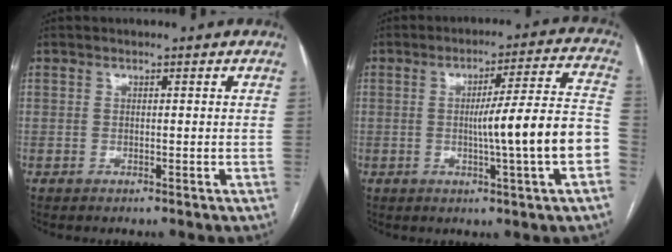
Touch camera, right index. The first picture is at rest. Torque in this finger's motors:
{"motor_torque": [0.69, 0.17, 0.59, 0.15]}